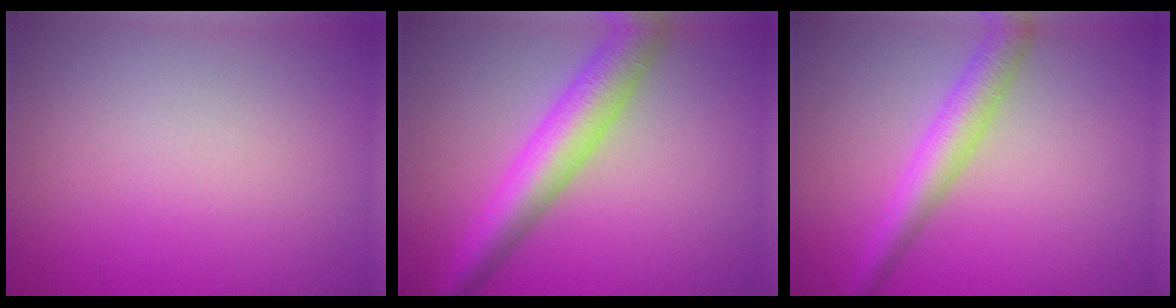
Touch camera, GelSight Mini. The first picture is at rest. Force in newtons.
{"total": 6.4, "press": 6.4, "slide": 0.1}
{"total": 3.9, "press": 3.9, "slide": 0.2}